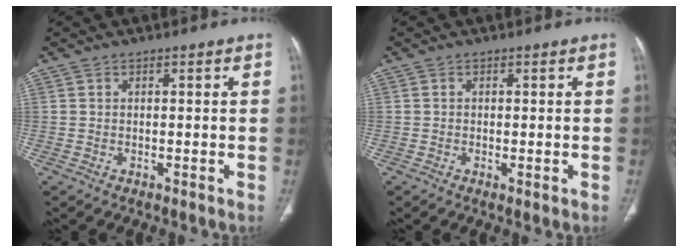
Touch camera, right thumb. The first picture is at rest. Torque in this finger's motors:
{"motor_torque": [-0.08, 0.10, -0.23, 0.00, 0.00]}